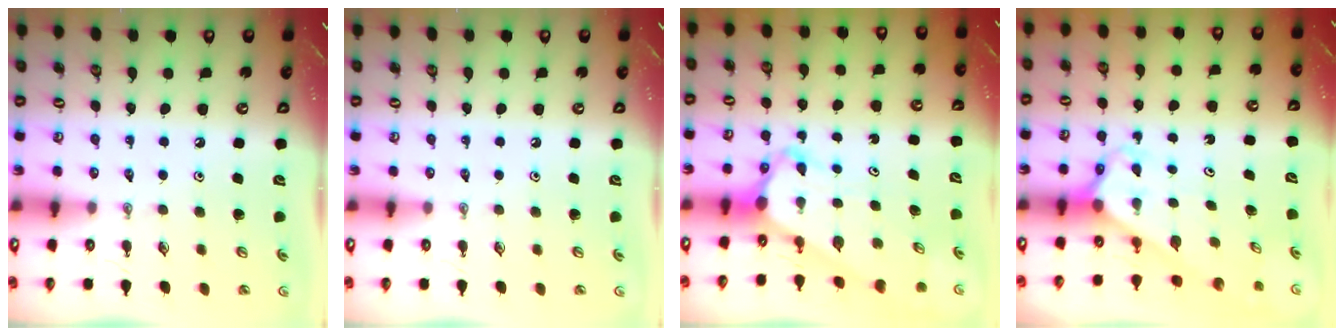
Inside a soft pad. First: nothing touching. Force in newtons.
{"total": 0.0}
{"total": 5.1, "press": 5.1, "slide": 0.3}
{"total": 2.4, "press": 2.4, "slide": 0.1}